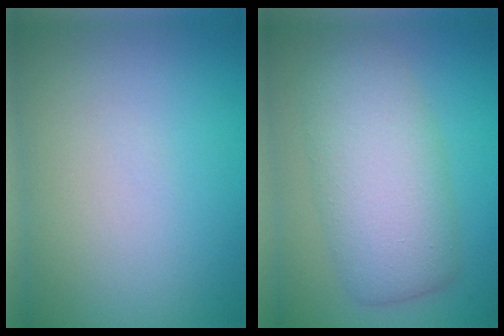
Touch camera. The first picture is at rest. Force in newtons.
{"total": 7.0, "press": 7.0, "slide": 0.2}